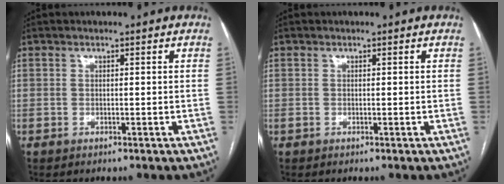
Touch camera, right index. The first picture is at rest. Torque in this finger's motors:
{"motor_torque": [0.00, 0.05, 0.01, -0.01]}